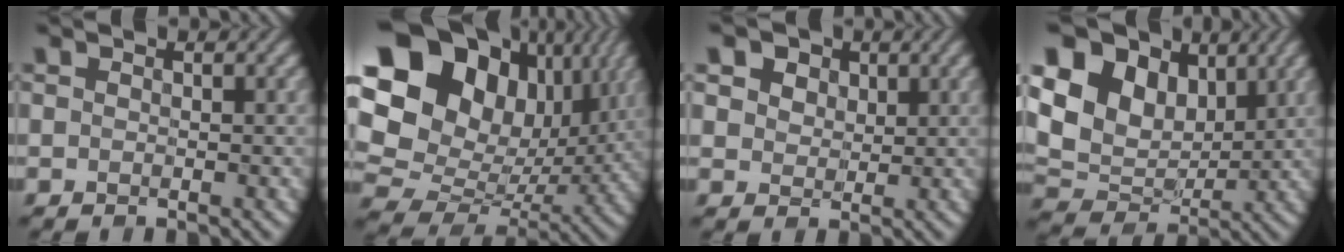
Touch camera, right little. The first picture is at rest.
{"total": 22.0, "force": [7.5, 16.9, 12.0], "torque": [-0.274, 0.047, 0.133]}
{"total": 5.7, "force": [3.1, 3.9, 2.7], "torque": [-0.072, 0.005, 0.044]}
{"total": 12.4, "force": [4.1, 9.2, 7.3], "torque": [-0.174, 0.025, 0.069]}